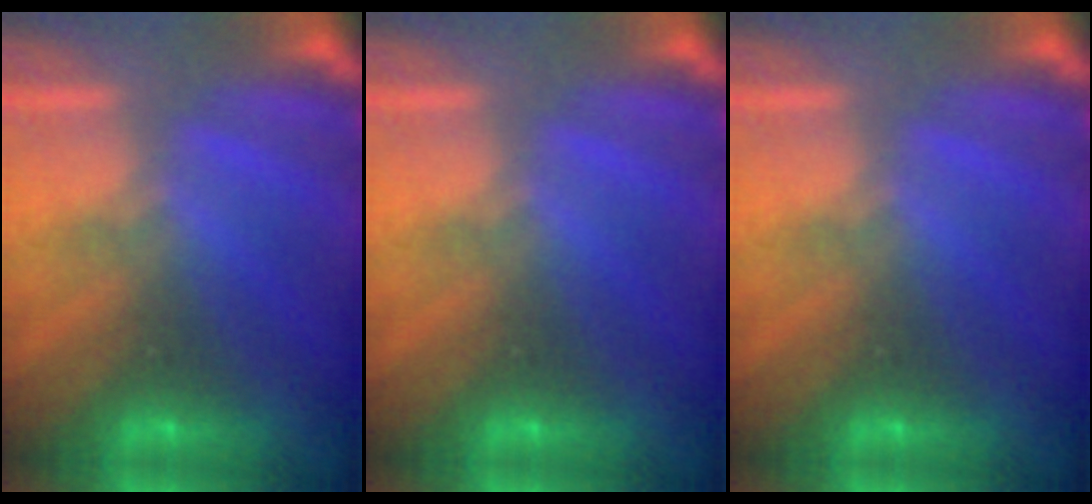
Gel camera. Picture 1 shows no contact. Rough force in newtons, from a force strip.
{"total": 0.0}
{"total": 0.0}